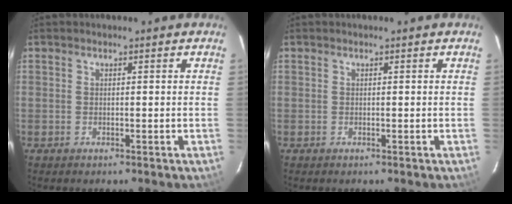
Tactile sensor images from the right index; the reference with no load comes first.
{"total": 0.0}